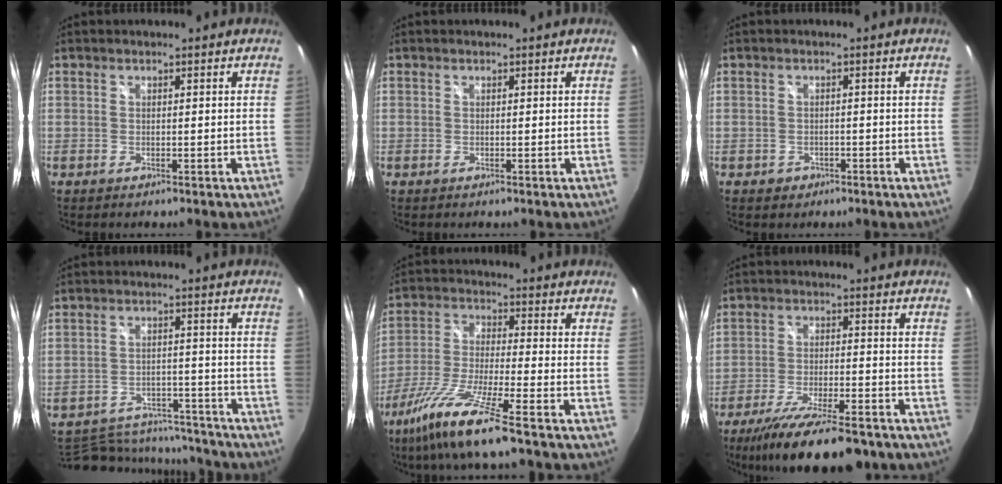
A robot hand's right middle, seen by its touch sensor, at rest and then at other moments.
{"total": 0.0}
{"total": 2.1, "force": [-1.0, 1.8, 0.5], "torque": [-0.013, 0.001, -0.011]}
{"total": 16.4, "force": [-14.4, 6.2, 4.9], "torque": [-0.116, 0.020, -0.182]}
{"total": 13.5, "force": [-9.5, -0.4, 9.6], "torque": [-0.198, -0.030, -0.176]}
{"total": 16.3, "force": [-12.8, 3.4, 9.5], "torque": [-0.189, -0.036, -0.204]}